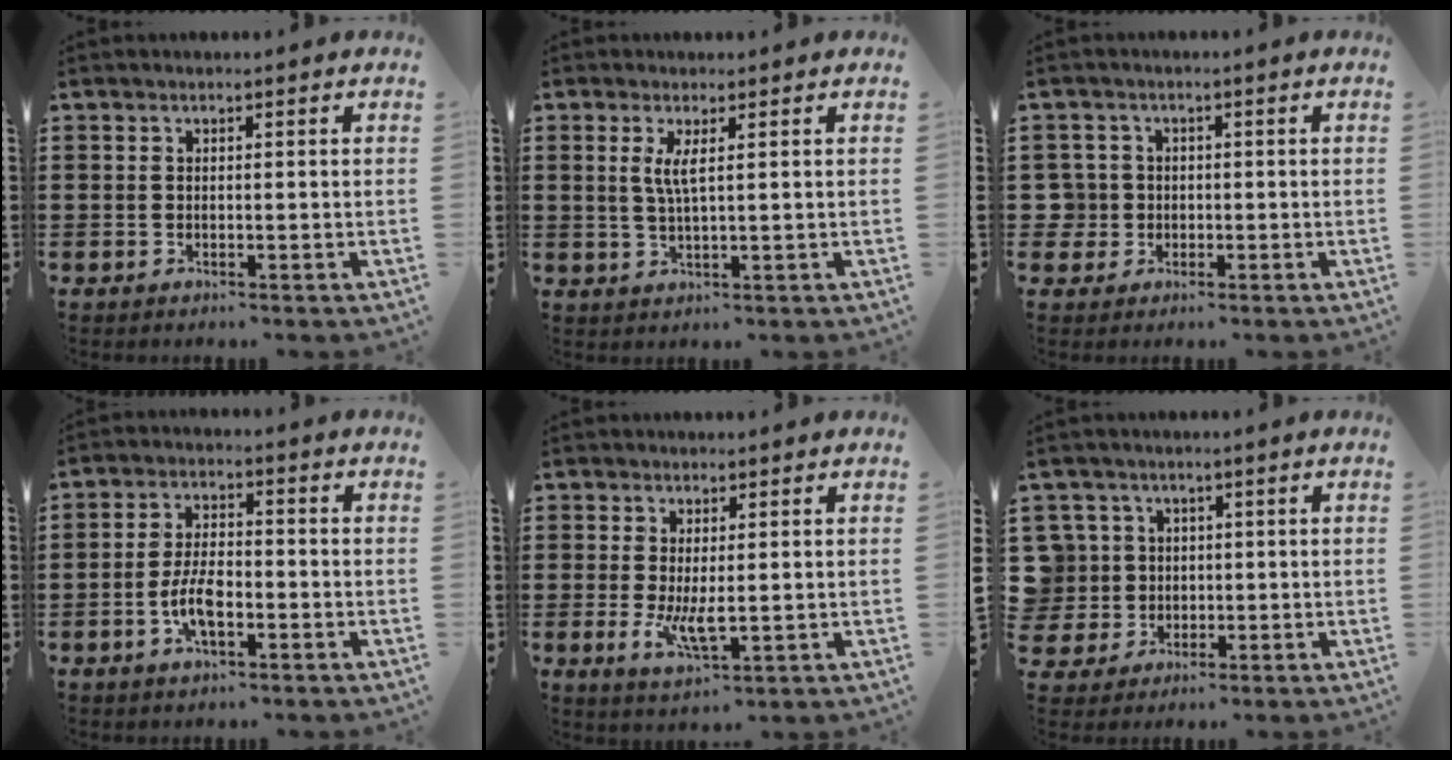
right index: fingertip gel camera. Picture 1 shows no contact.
{"total": 3.1, "force": [0.9, 0.2, 2.9], "torque": [-0.062, -0.002, 0.013]}
{"total": 3.1, "force": [-0.5, 3.0, 0.5], "torque": [-0.038, 0.001, -0.017]}
{"total": 6.2, "force": [-2.1, 2.7, 5.1], "torque": [-0.114, 0.001, -0.044]}
{"total": 4.8, "force": [-0.2, 1.8, 4.5], "torque": [-0.091, -0.009, -0.007]}
{"total": 5.2, "force": [0.9, 5.1, 0.4], "torque": [-0.042, 0.012, 0.016]}